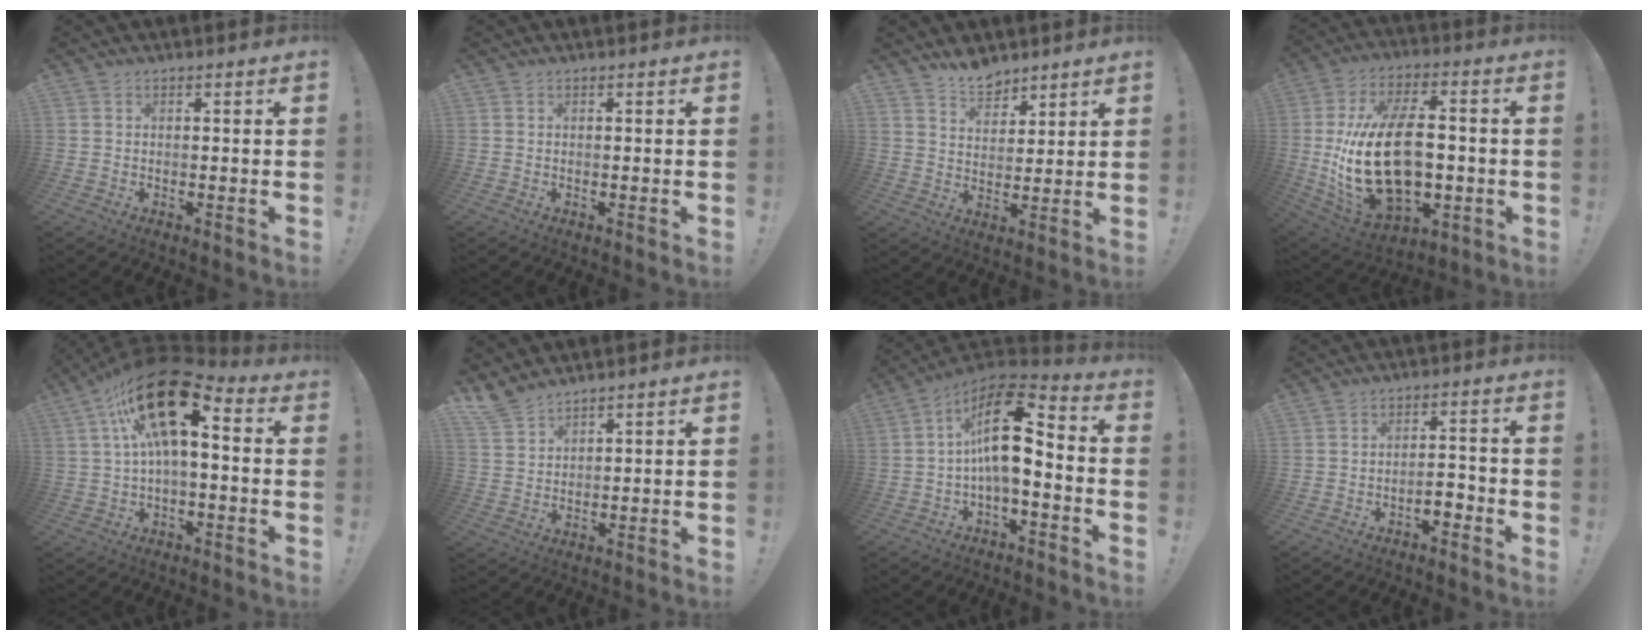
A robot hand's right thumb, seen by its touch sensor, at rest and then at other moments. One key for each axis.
{"total": 0.0}
{"total": 7.4, "fx": 6.5, "fy": 3.3, "fz": 1.5, "tx": -0.023, "ty": -0.049, "tz": 0.123}
{"total": 27.4, "fx": -2.1, "fy": 15.9, "fz": 22.3, "tx": -0.438, "ty": 0.011, "tz": -0.026}
{"total": 20.2, "fx": 6.2, "fy": 8.3, "fz": 17.4, "tx": -0.300, "ty": -0.028, "tz": 0.107}
{"total": 5.8, "fx": 5.1, "fy": 1.9, "fz": 1.8, "tx": -0.036, "ty": -0.030, "tz": 0.098}
{"total": 17.3, "fx": 2.1, "fy": 8.0, "fz": 15.2, "tx": -0.255, "ty": -0.008, "tz": 0.035}
{"total": 4.4, "fx": -2.8, "fy": 1.5, "fz": 3.0, "tx": -0.046, "ty": 0.005, "tz": -0.050}